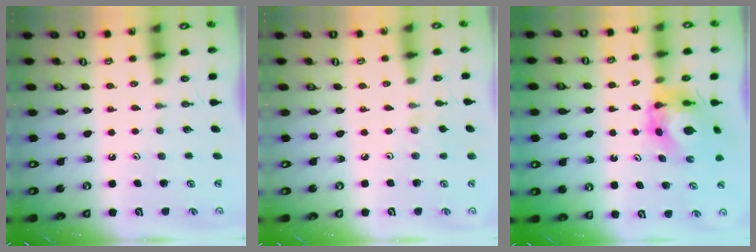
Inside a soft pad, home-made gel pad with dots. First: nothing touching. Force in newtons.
{"total": 2.7, "press": 2.6, "slide": 0.5}
{"total": 7.5, "press": 7.5, "slide": 0.7}